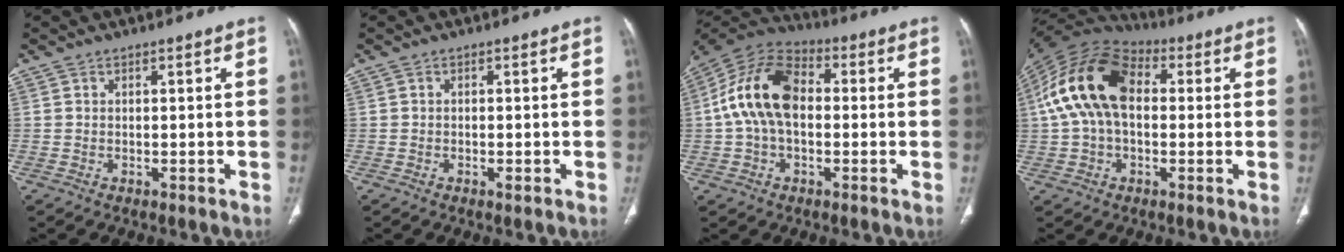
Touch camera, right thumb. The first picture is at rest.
{"total": 0.8, "force": [-0.4, 0.4, 0.7], "torque": [-0.012, -0.001, -0.007]}
{"total": 15.1, "force": [0.6, 9.6, 11.7], "torque": [-0.218, 0.037, -0.001]}
{"total": 17.1, "force": [2.0, 10.8, 13.1], "torque": [-0.250, 0.041, 0.028]}